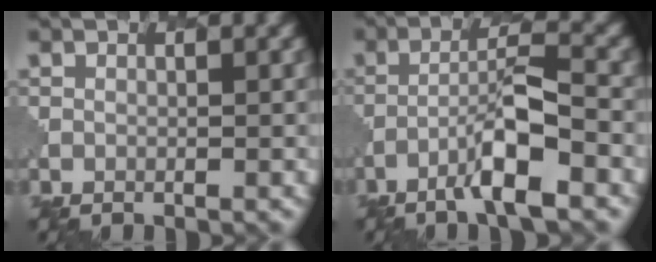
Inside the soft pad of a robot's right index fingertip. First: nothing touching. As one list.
[{"total": 5.3, "force": [-2.8, 0.7, 4.5], "torque": [-0.073, 0.014, -0.052]}]